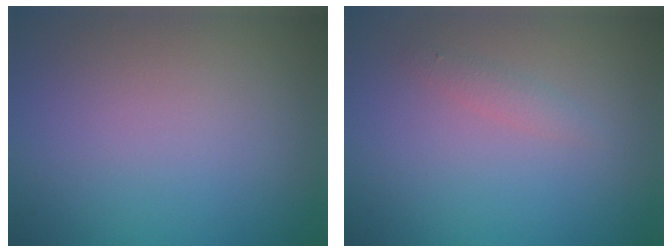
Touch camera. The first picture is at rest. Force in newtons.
{"total": 1.1, "press": 1.1, "slide": 0.0}